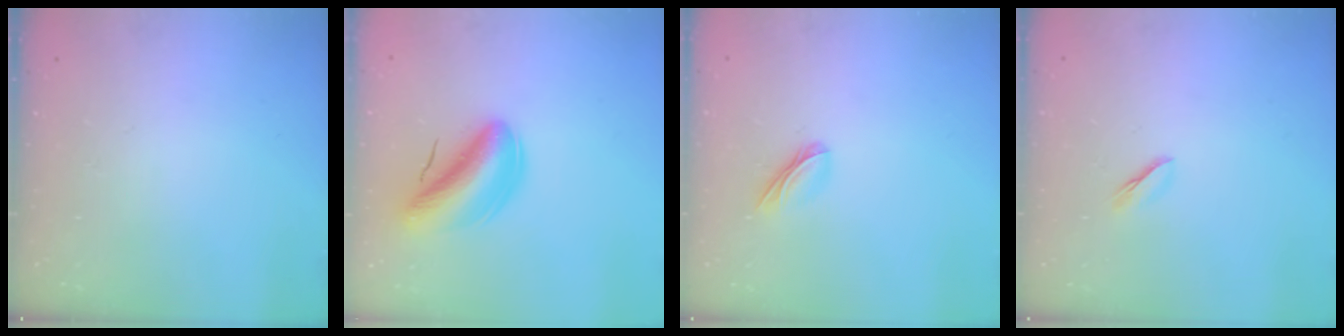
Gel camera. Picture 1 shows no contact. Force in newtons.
{"total": 9.9, "press": 9.4, "slide": 2.9}
{"total": 4.5, "press": 4.5, "slide": 0.2}
{"total": 2.5, "press": 2.5, "slide": 0.4}